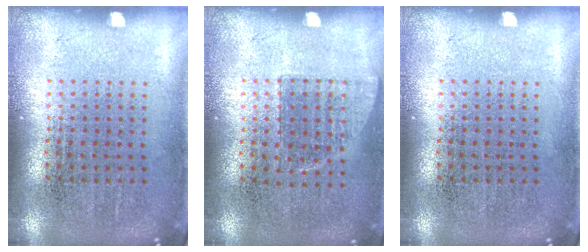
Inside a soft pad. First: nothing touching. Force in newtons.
{"total": 0.7, "press": 0.7, "slide": 0.2}
{"total": 0.0}